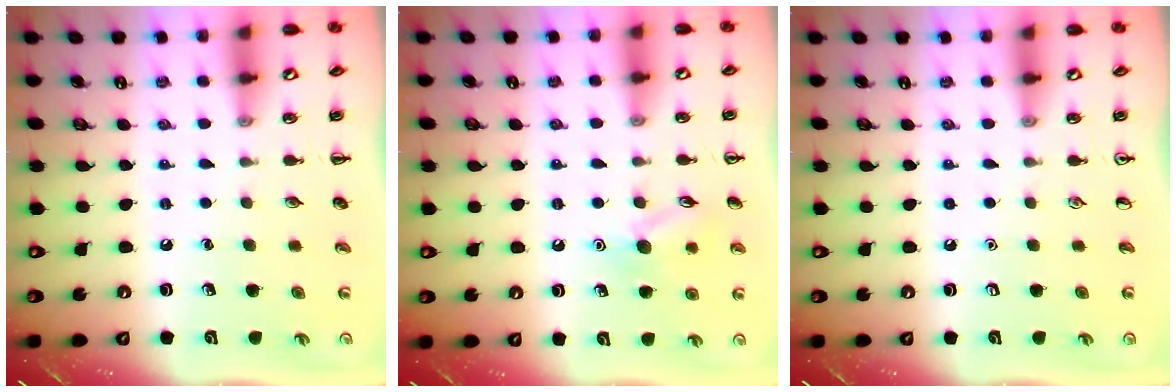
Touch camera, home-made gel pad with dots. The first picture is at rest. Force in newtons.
{"total": 8.8, "press": 8.7, "slide": 1.2}
{"total": 0.0}